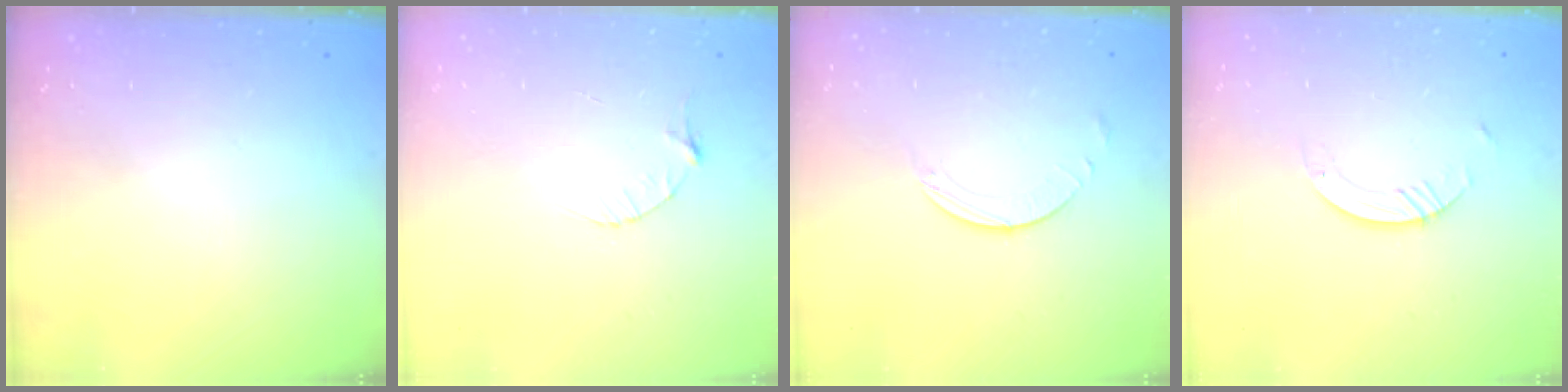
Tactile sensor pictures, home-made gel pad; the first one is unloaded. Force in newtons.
{"total": 3.1, "press": 3.0, "slide": 0.4}
{"total": 1.6, "press": 1.6, "slide": 0.2}
{"total": 3.7, "press": 3.7, "slide": 0.3}